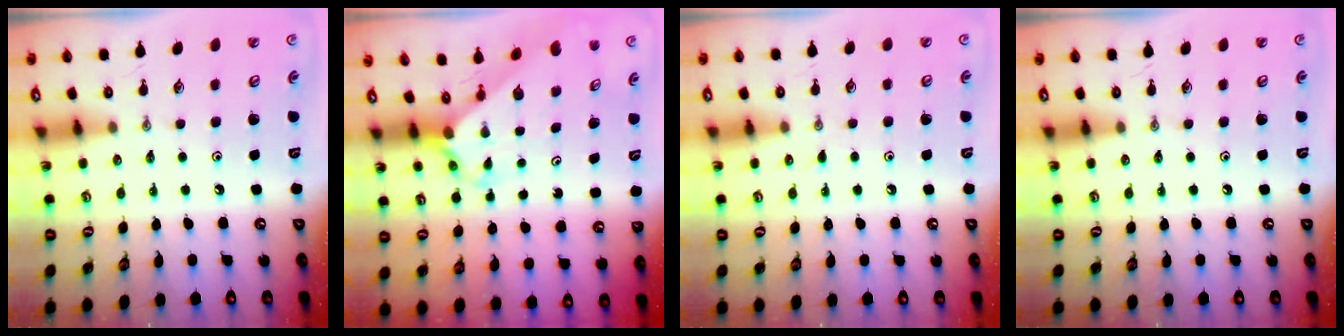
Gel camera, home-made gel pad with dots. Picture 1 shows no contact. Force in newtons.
{"total": 2.1, "press": 2.1, "slide": 0.1}
{"total": 4.6, "press": 4.5, "slide": 0.5}
{"total": 0.0}